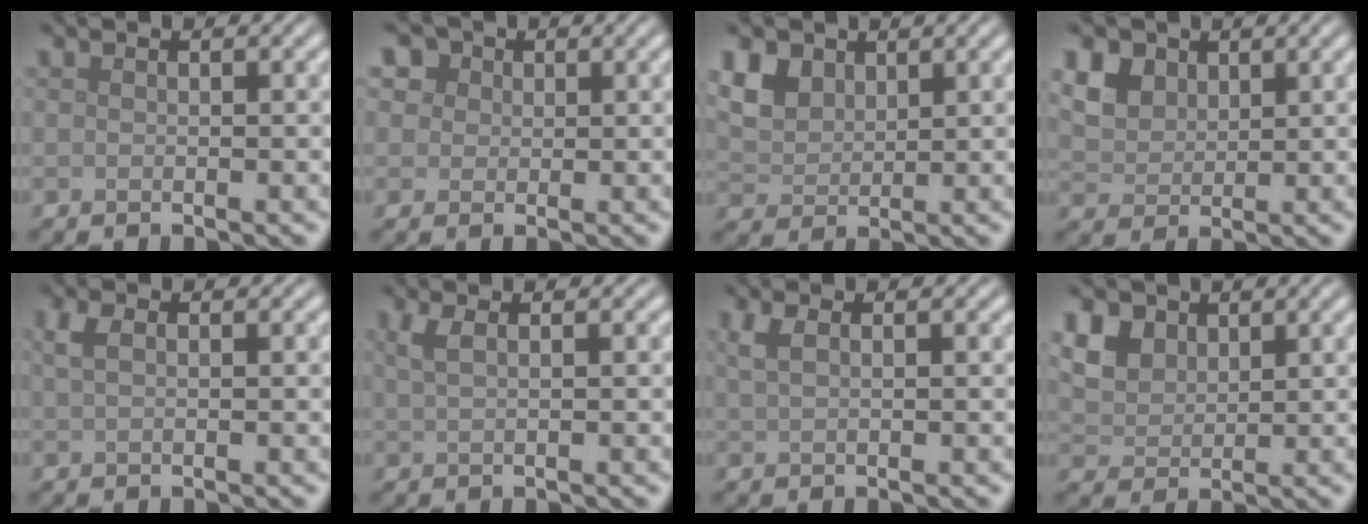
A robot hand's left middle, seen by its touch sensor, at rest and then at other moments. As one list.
[{"total": 6.4, "force": [3.3, 4.6, 2.8], "torque": [-0.065, 0.016, 0.036]}, {"total": 5.0, "force": [2.9, 3.3, 2.3], "torque": [-0.072, 0.004, 0.062]}, {"total": 6.0, "force": [3.2, 4.3, 2.8], "torque": [-0.099, 0.012, 0.063]}, {"total": 1.6, "force": [0.7, 0.8, 1.2], "torque": [-0.030, 0.005, 0.012]}, {"total": 1.9, "force": [0.9, 0.7, 1.5], "torque": [-0.023, 0.004, 0.015]}, {"total": 1.6, "force": [0.9, 0.6, 1.2], "torque": [-0.026, 0.005, 0.018]}, {"total": 5.7, "force": [3.2, 3.9, 2.7], "torque": [-0.092, 0.008, 0.064]}]